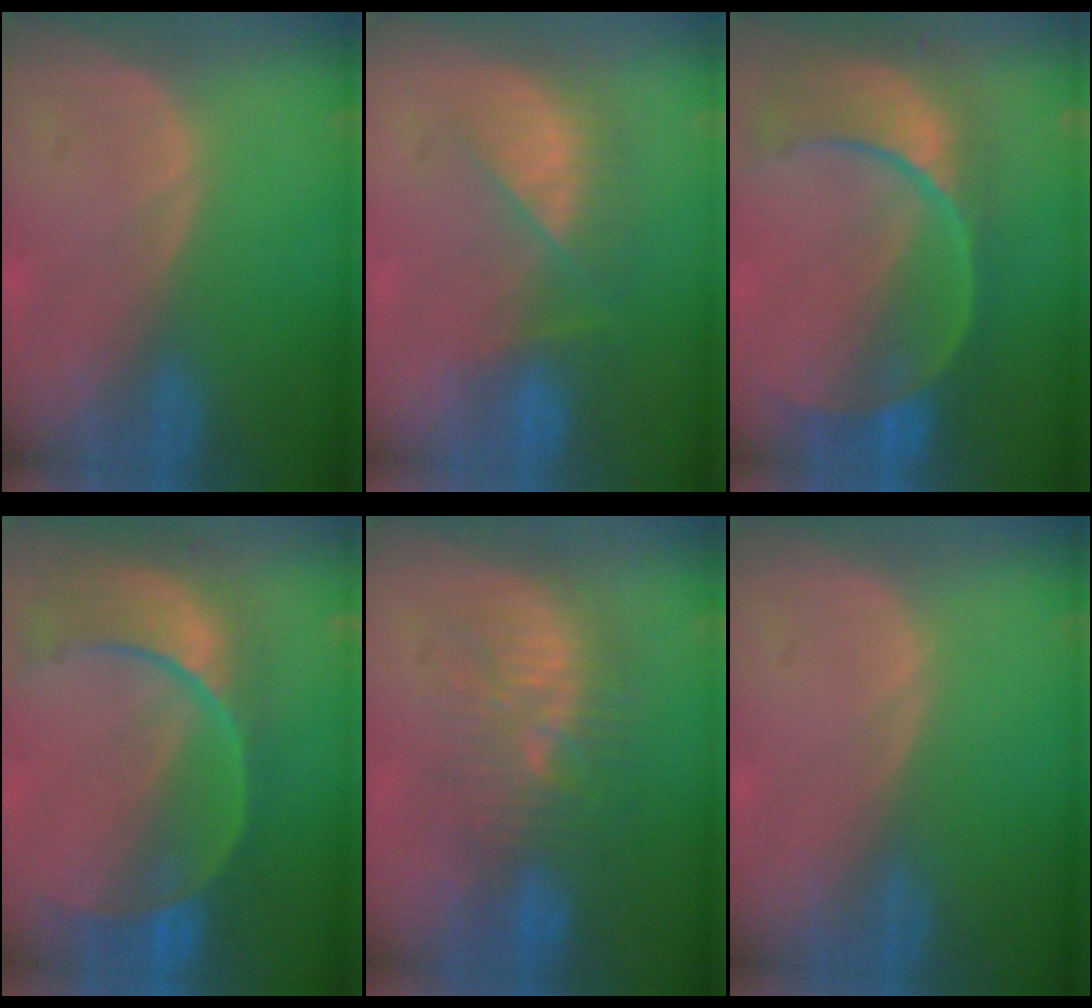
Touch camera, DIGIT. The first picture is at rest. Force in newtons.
{"total": 7.5, "press": 6.7, "slide": 3.4}
{"total": 11.2, "press": 9.4, "slide": 6.1}
{"total": 11.1, "press": 9.3, "slide": 6.1}
{"total": 9.6, "press": 9.2, "slide": 2.8}
{"total": 0.0}